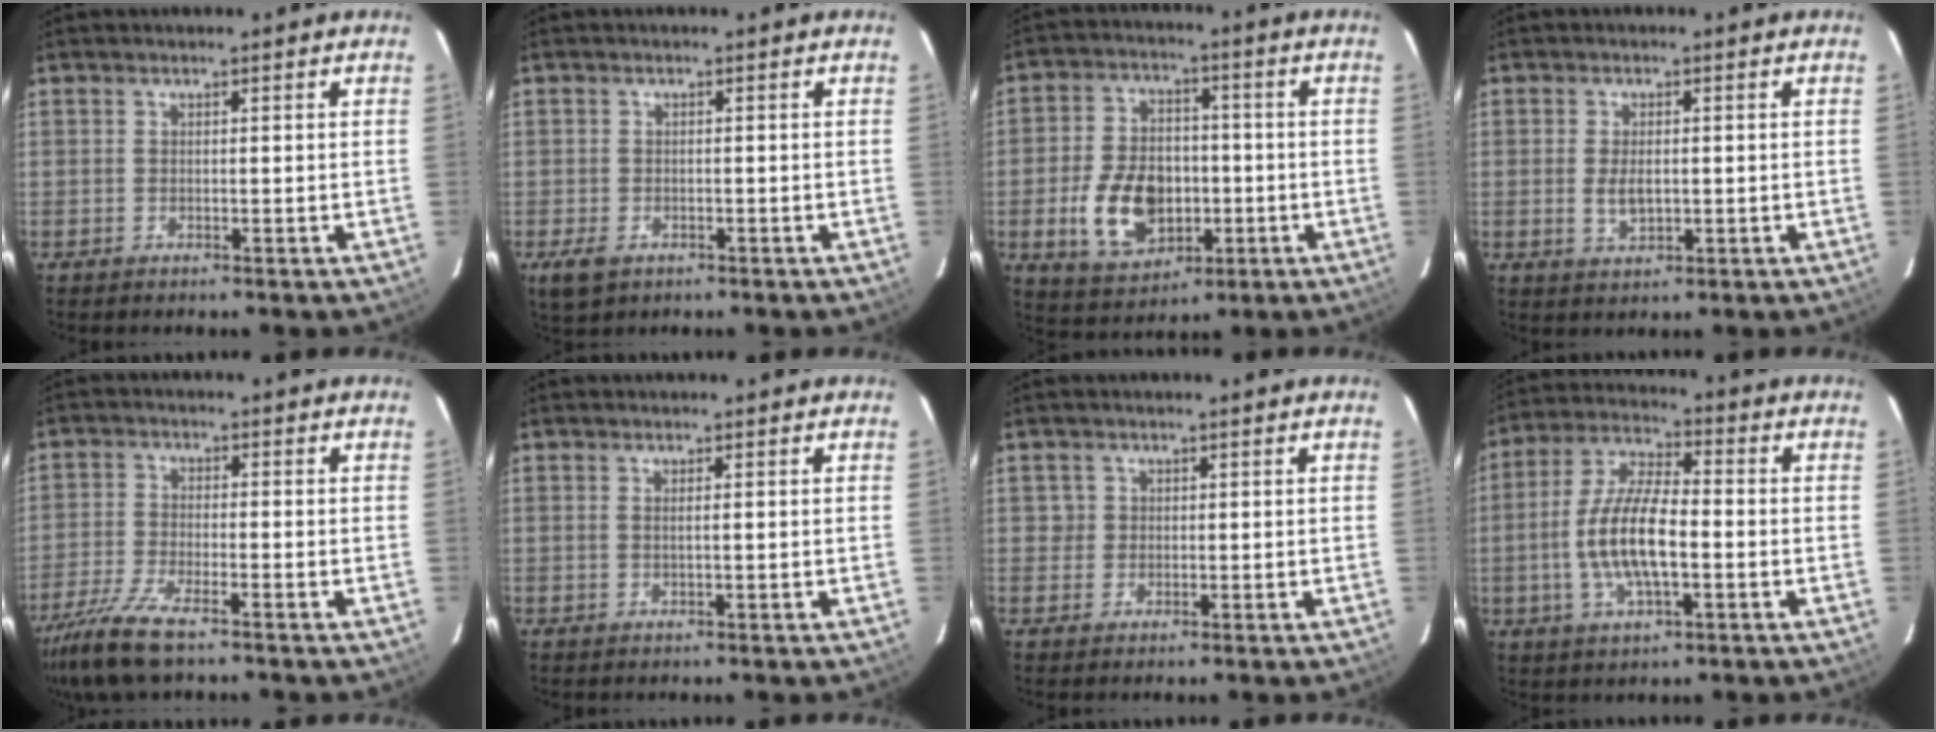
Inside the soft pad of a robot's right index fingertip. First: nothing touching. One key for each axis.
{"total": 4.0, "fx": -1.9, "fy": 2.9, "fz": 2.0, "tx": -0.043, "ty": -0.007, "tz": -0.027}
{"total": 13.8, "fx": -3.4, "fy": 9.4, "fz": 9.6, "tx": -0.207, "ty": 0.006, "tz": -0.042}
{"total": 3.8, "fx": -0.4, "fy": 2.1, "fz": 3.2, "tx": -0.061, "ty": -0.006, "tz": -0.003}
{"total": 10.8, "fx": -8.2, "fy": 2.1, "fz": 6.7, "tx": -0.161, "ty": -0.035, "tz": -0.159}
{"total": 0.9, "fx": 0.1, "fy": -0.3, "fz": 0.8, "tx": -0.016, "ty": 0.001, "tz": 0.001}
{"total": 1.6, "fx": 0.1, "fy": 1.6, "fz": 0.0, "tx": 0.006, "ty": 0.006, "tz": 0.002}
{"total": 12.7, "fx": -2.4, "fy": 4.5, "fz": 11.6, "tx": -0.238, "ty": 0.001, "tz": -0.046}